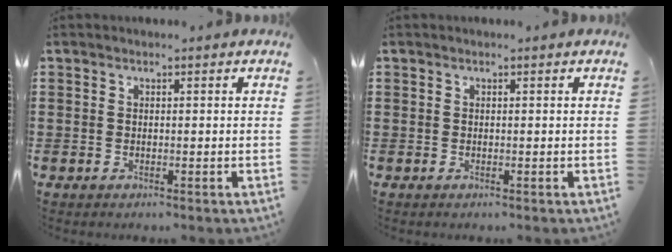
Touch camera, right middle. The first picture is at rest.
{"total": 0.0}